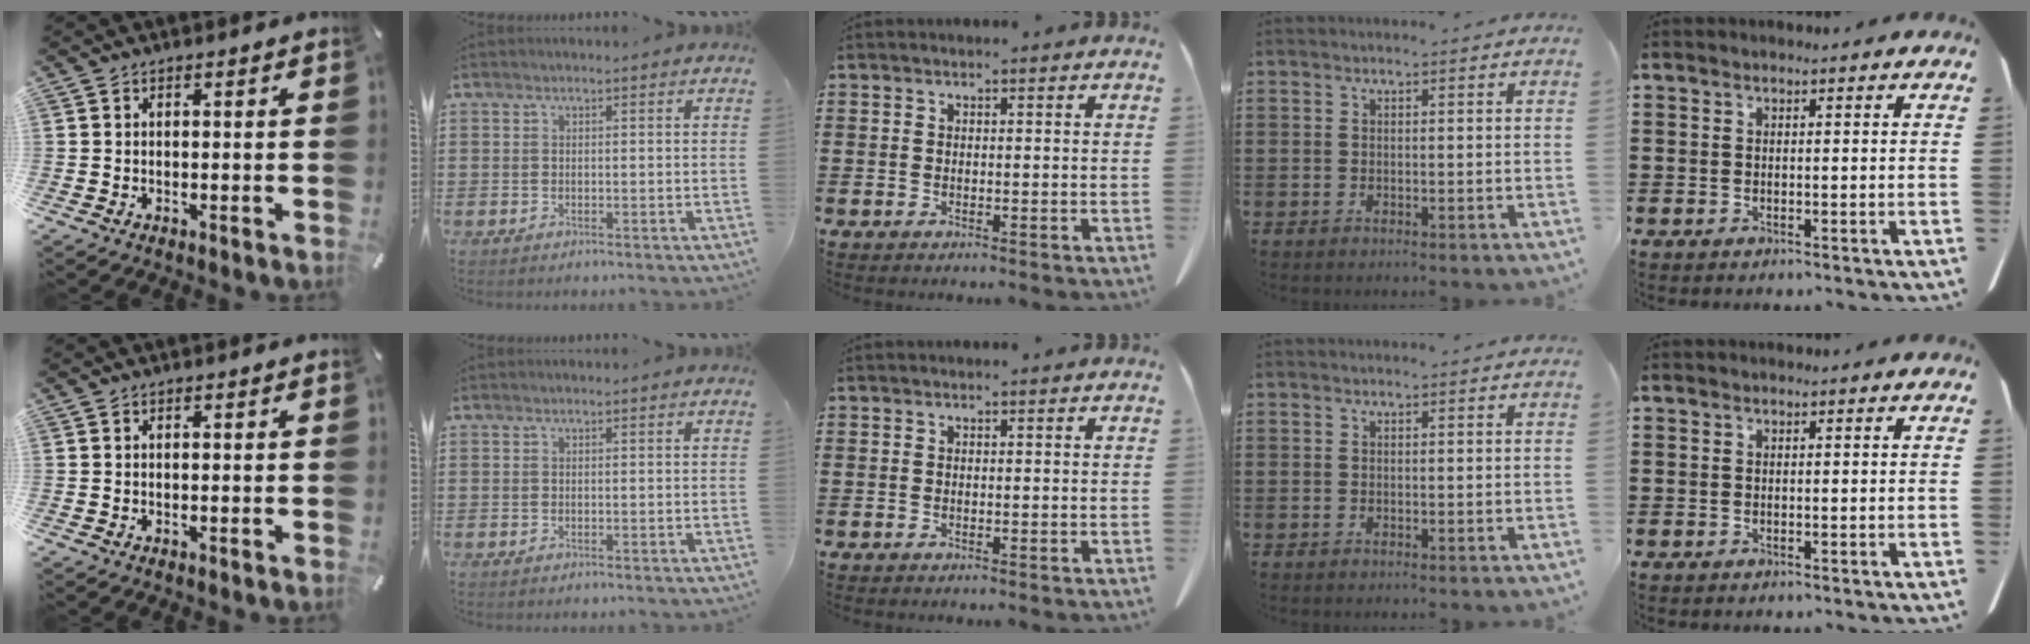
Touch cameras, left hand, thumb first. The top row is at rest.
{}